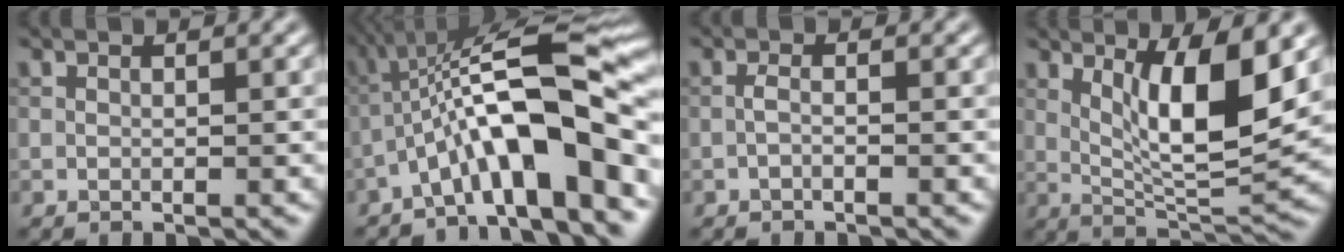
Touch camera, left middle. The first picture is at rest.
{"total": 11.6, "force": [-3.9, 2.6, 10.7], "torque": [-0.171, 0.029, -0.069]}
{"total": 0.9, "force": [-0.6, 0.2, 0.7], "torque": [-0.015, 0.002, -0.013]}
{"total": 7.8, "force": [2.1, 1.8, 7.3], "torque": [-0.119, -0.013, 0.044]}